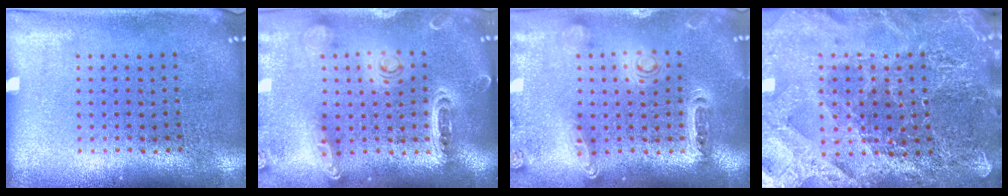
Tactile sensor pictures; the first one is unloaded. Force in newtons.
{"total": 1.4, "press": 1.4, "slide": 0.1}
{"total": 1.3, "press": 1.3, "slide": 0.2}
{"total": 4.1, "press": 3.9, "slide": 1.1}